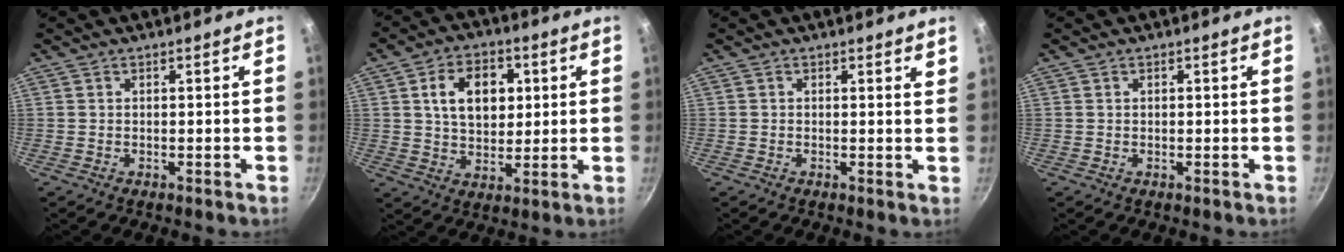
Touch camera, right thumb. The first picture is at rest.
{"total": 11.6, "force": [2.8, 8.0, 7.9], "torque": [-0.098, -0.001, 0.043]}
{"total": 1.2, "force": [0.8, 0.4, 0.9], "torque": [-0.009, -0.003, 0.007]}
{"total": 0.0}